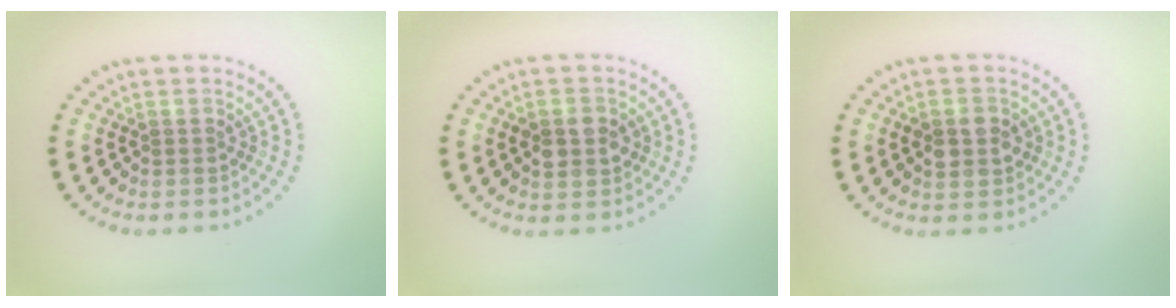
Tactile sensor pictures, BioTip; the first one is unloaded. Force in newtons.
{"total": 2.8, "press": 2.8, "slide": 0.0}
{"total": 2.8, "press": 2.8, "slide": 0.0}